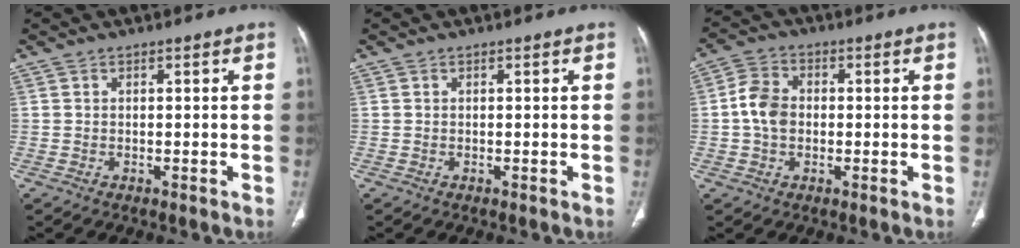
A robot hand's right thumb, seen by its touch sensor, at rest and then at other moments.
{"total": 0.0}
{"total": 6.5, "force": [-0.4, 4.9, 4.3], "torque": [-0.078, 0.016, -0.014]}